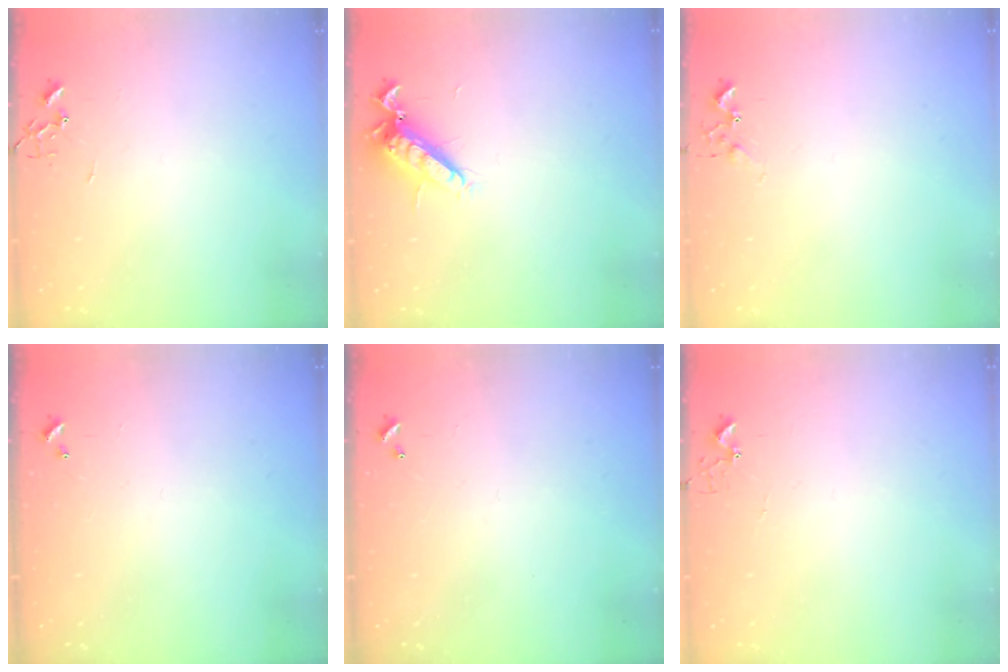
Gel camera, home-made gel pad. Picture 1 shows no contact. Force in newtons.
{"total": 12.4, "press": 12.3, "slide": 1.5}
{"total": 5.2, "press": 5.2, "slide": 0.6}
{"total": 0.0}
{"total": 0.0}
{"total": 2.7, "press": 2.7, "slide": 0.3}